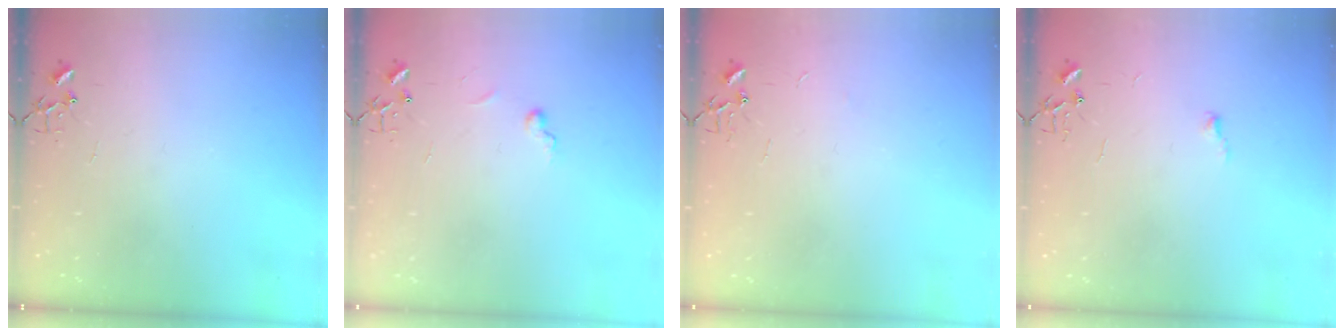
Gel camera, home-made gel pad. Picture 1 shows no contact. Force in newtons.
{"total": 5.6, "press": 5.6, "slide": 0.5}
{"total": 2.4, "press": 2.4, "slide": 0.3}
{"total": 3.5, "press": 3.5, "slide": 0.4}